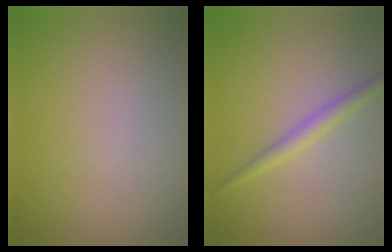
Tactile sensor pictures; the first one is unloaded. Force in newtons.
{"total": 1.8, "press": 1.8, "slide": 0.1}